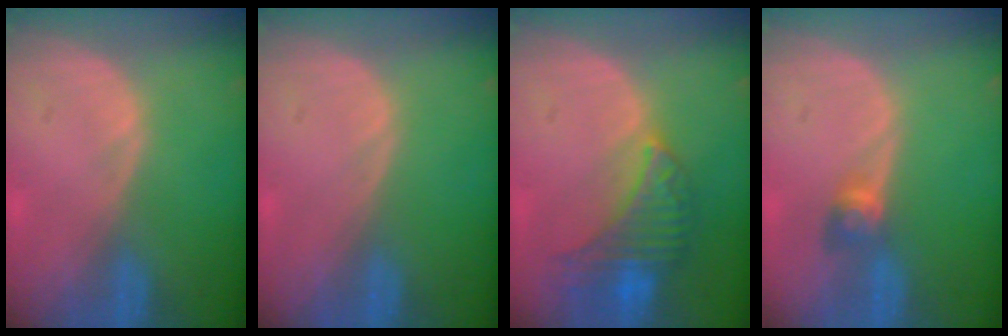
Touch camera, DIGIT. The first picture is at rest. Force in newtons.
{"total": 0.0}
{"total": 7.3, "press": 7.0, "slide": 1.9}
{"total": 2.8, "press": 2.5, "slide": 1.3}